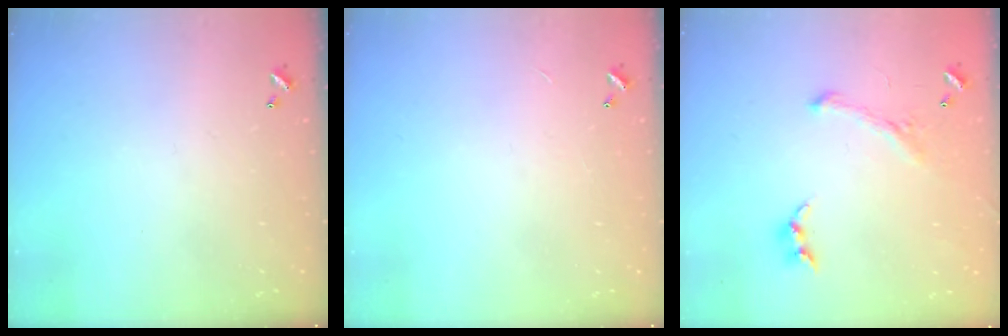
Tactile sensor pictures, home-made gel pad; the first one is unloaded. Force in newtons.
{"total": 0.0}
{"total": 1.1, "press": 0.6, "slide": 1.0}